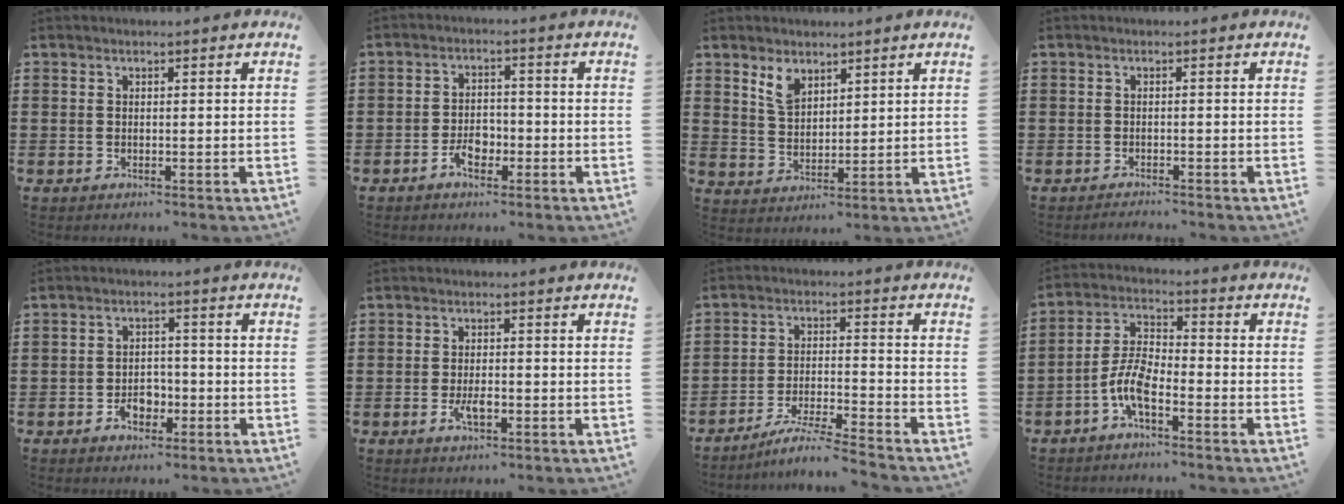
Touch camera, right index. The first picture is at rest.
{"total": 3.8, "force": [-1.9, 2.3, 2.3], "torque": [-0.049, 0.004, -0.038]}
{"total": 4.5, "force": [3.1, 2.5, 2.2], "torque": [-0.053, 0.006, 0.059]}
{"total": 0.9, "force": [-0.9, -0.1, 0.0], "torque": [-0.002, 0.001, -0.020]}
{"total": 3.9, "force": [-1.8, 2.6, 2.2], "torque": [-0.033, 0.005, -0.035]}
{"total": 3.2, "force": [-1.2, 1.2, 2.7], "torque": [-0.060, -0.002, -0.023]}
{"total": 5.9, "force": [-5.4, -0.7, 2.2], "torque": [-0.049, -0.015, -0.108]}
{"total": 6.4, "force": [-3.5, 2.2, 4.9], "torque": [-0.126, -0.005, -0.074]}